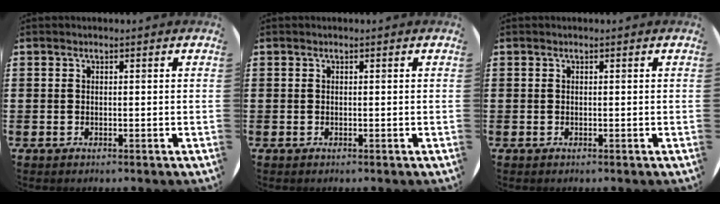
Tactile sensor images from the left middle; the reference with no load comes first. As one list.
[{"total": 0.0}, {"total": 0.0}]